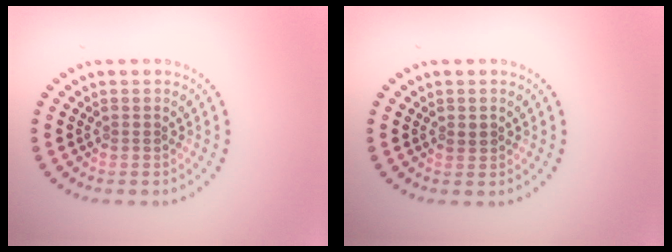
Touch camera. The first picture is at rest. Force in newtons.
{"total": 0.7, "press": 0.7, "slide": 0.1}